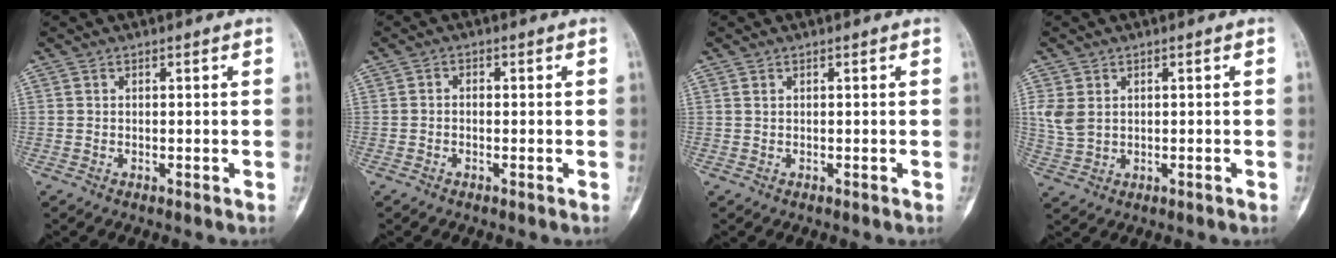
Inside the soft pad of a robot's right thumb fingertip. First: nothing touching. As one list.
[{"total": 1.1, "force": [-0.2, 0.8, 0.7], "torque": [-0.002, 0.006, -0.007]}, {"total": 0.5, "force": [0.3, 0.3, 0.3], "torque": [-0.004, 0.002, 0.005]}, {"total": 4.5, "force": [1.0, 3.3, 2.9], "torque": [-0.062, 0.001, 0.028]}]